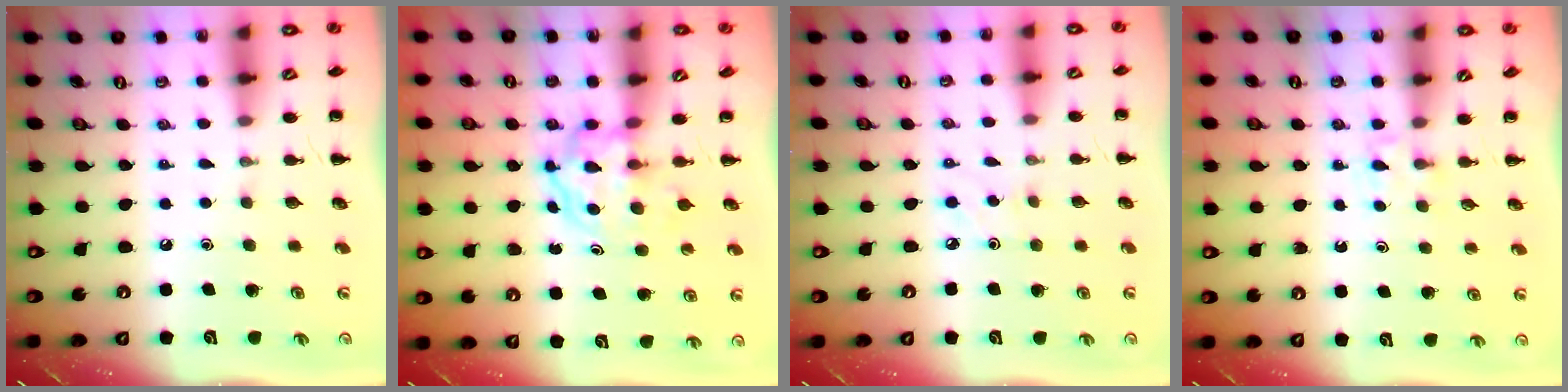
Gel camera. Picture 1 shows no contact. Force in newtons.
{"total": 3.9, "press": 3.9, "slide": 0.5}
{"total": 2.5, "press": 2.3, "slide": 0.9}
{"total": 2.9, "press": 2.7, "slide": 1.1}